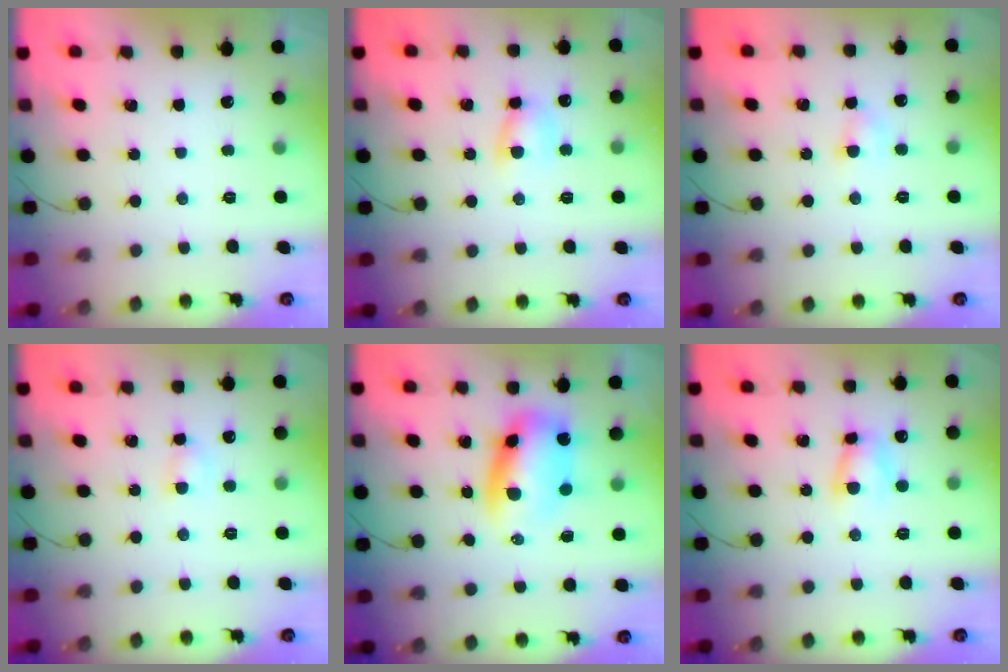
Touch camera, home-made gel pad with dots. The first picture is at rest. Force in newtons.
{"total": 6.3, "press": 6.3, "slide": 0.1}
{"total": 3.5, "press": 3.3, "slide": 1.0}
{"total": 3.0, "press": 2.8, "slide": 1.0}
{"total": 9.1, "press": 8.8, "slide": 2.4}
{"total": 5.7, "press": 5.7, "slide": 0.1}